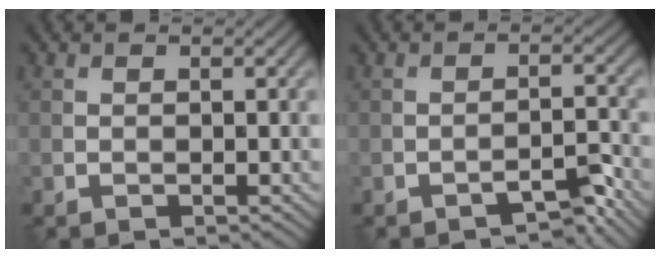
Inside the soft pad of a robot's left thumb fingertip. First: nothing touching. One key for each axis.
{"total": 3.1, "fx": -2.6, "fy": 0.5, "fz": 1.6, "tx": -0.022, "ty": 0.010, "tz": -0.041}